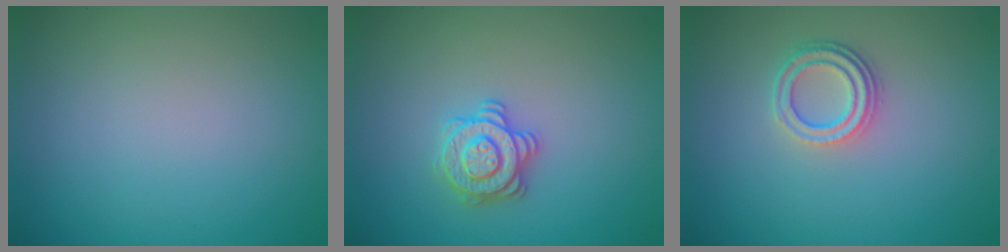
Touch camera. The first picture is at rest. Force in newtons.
{"total": 2.8, "press": 2.7, "slide": 0.5}
{"total": 3.2, "press": 2.3, "slide": 2.2}